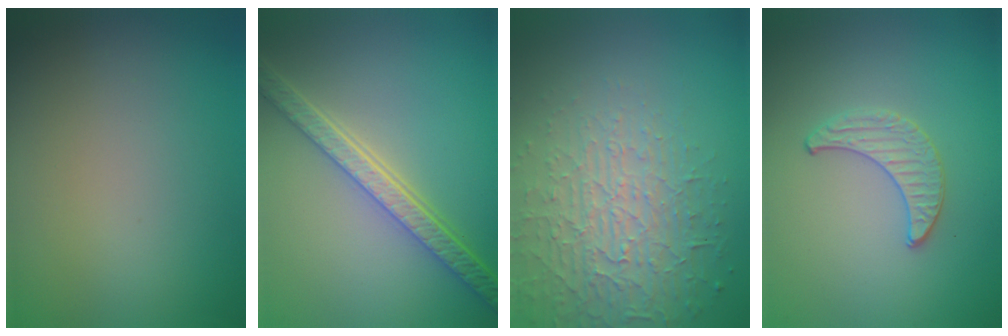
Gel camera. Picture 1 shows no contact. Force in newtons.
{"total": 5.8, "press": 4.5, "slide": 3.6}
{"total": 4.7, "press": 4.1, "slide": 2.2}
{"total": 1.3, "press": 1.3, "slide": 0.2}